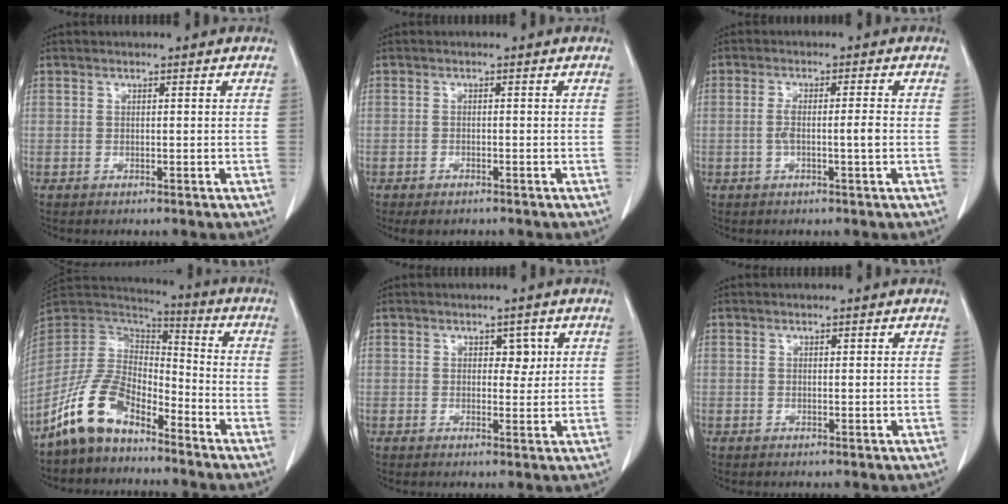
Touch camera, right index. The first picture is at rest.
{"total": 2.5, "force": [-2.0, 1.1, 1.1], "torque": [-0.014, -0.002, -0.023]}
{"total": 3.5, "force": [-0.7, 0.1, 3.4], "torque": [-0.068, 0.004, -0.011]}
{"total": 11.7, "force": [-8.4, 5.3, 6.2], "torque": [-0.139, 0.021, -0.170]}
{"total": 2.3, "force": [0.9, 1.5, 1.5], "torque": [-0.012, 0.003, 0.011]}
{"total": 0.0}